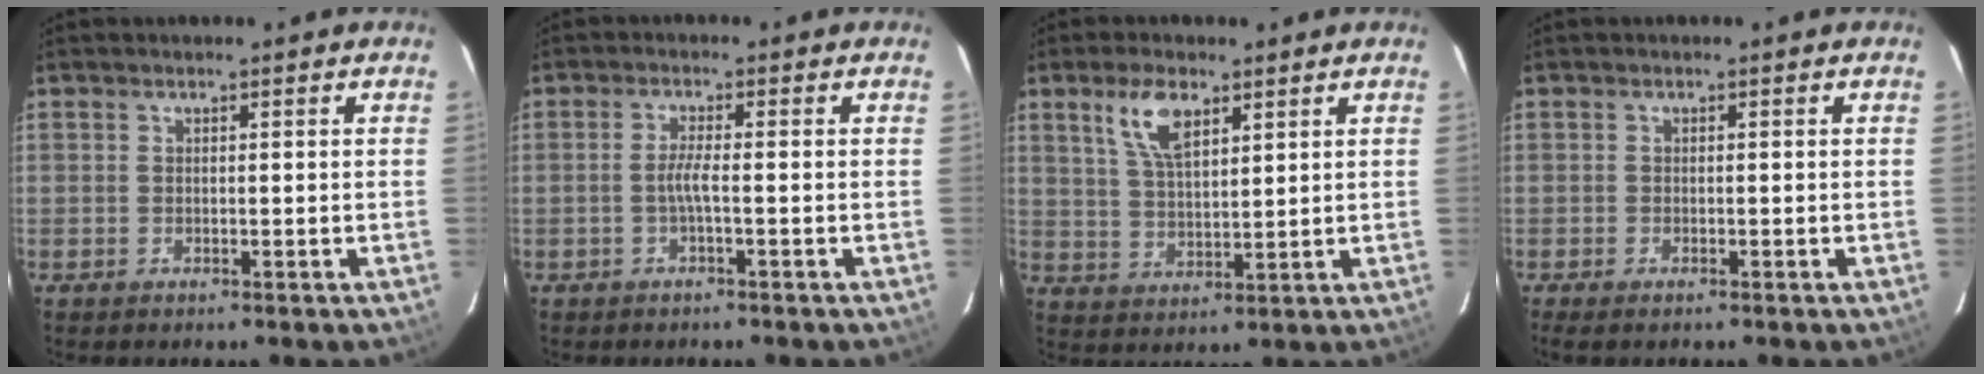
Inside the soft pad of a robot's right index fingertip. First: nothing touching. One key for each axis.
{"total": 2.4, "fx": -0.8, "fy": -0.3, "fz": 2.2, "tx": -0.046, "ty": -0.001, "tz": -0.016}
{"total": 7.7, "fx": 4.2, "fy": 3.3, "fz": 5.5, "tx": -0.106, "ty": 0.009, "tz": 0.086}
{"total": 2.0, "fx": -1.6, "fy": 0.5, "fz": 1.2, "tx": -0.026, "ty": -0.010, "tz": -0.026}